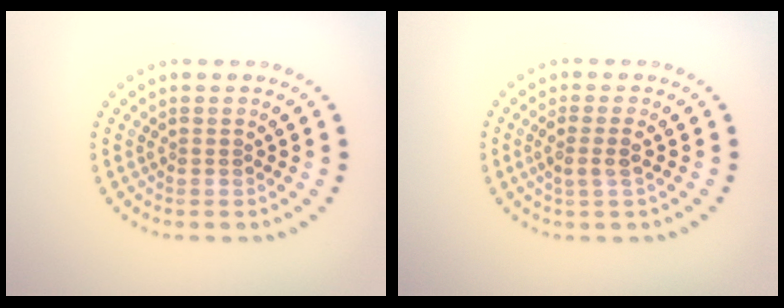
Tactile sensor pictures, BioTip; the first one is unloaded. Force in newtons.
{"total": 1.8, "press": 1.5, "slide": 0.9}